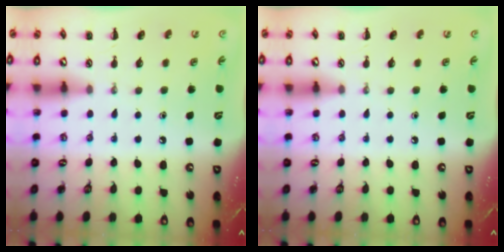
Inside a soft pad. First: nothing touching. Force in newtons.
{"total": 0.0}